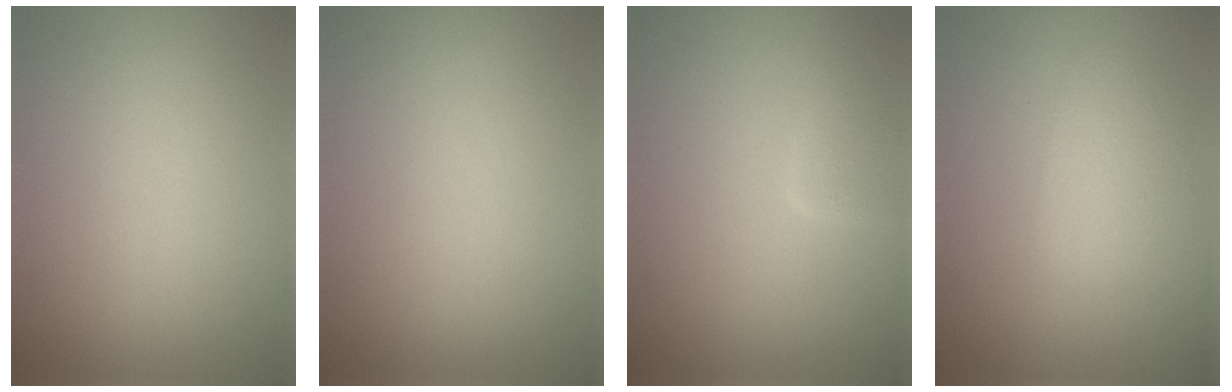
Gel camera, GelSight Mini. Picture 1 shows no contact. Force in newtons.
{"total": 0.0}
{"total": 2.6, "press": 2.5, "slide": 0.3}
{"total": 2.5, "press": 2.5, "slide": 0.1}